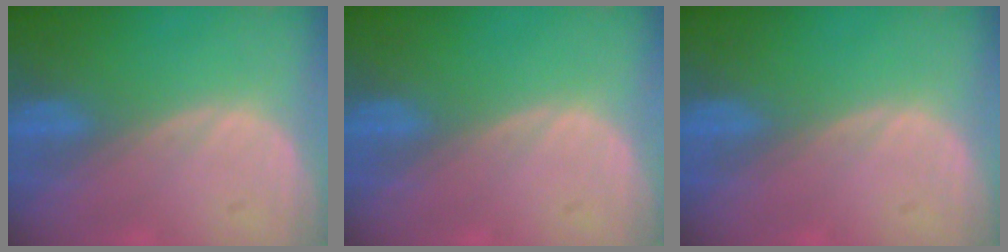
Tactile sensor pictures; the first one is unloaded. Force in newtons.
{"total": 0.0}
{"total": 0.0}